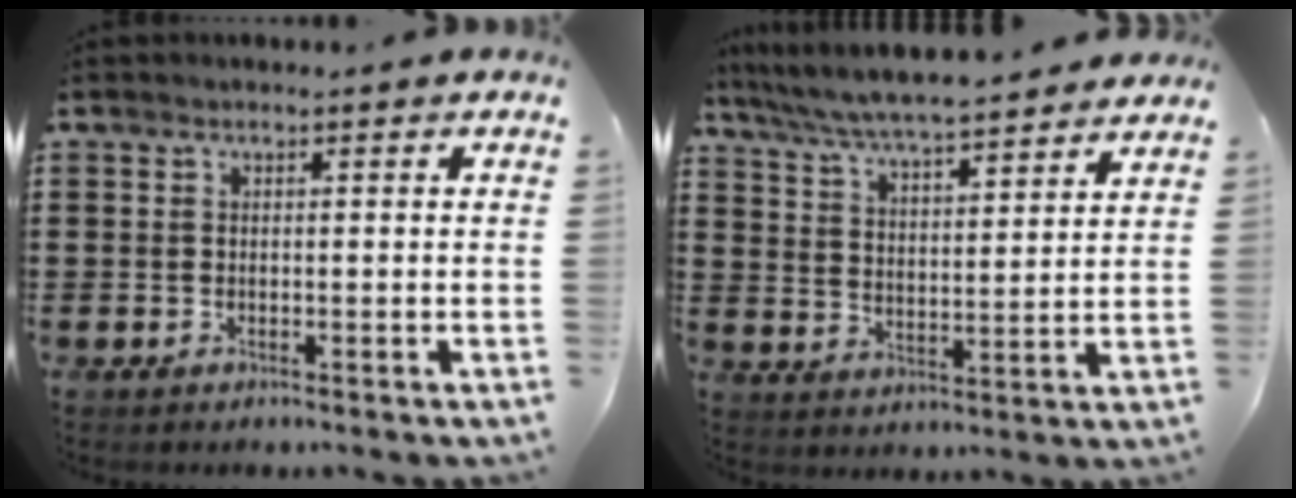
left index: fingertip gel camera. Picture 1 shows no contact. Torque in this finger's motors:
{"motor_torque": [0.29, -0.51, 0.41, 0.21]}